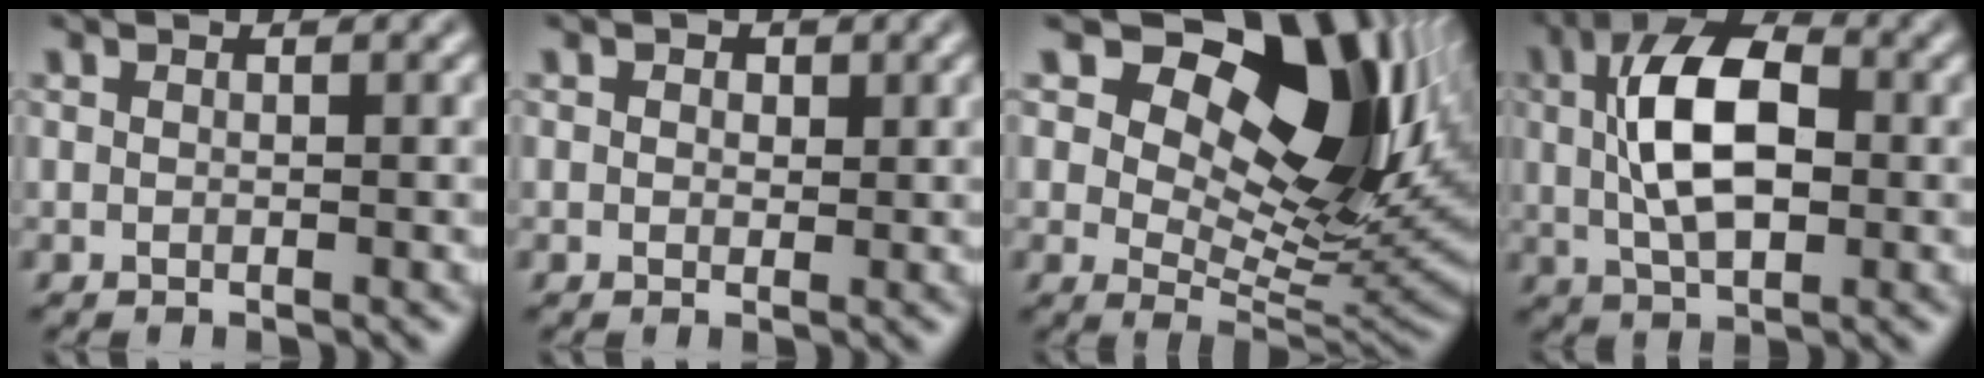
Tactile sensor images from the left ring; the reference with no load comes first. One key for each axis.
{"total": 1.8, "fx": 0.7, "fy": 1.4, "fz": 0.8, "tx": -0.013, "ty": 0.011, "tz": 0.002}
{"total": 14.2, "fx": 6.4, "fy": 7.5, "fz": 10.2, "tx": -0.148, "ty": 0.014, "tz": 0.111}
{"total": 8.2, "fx": 0.4, "fy": 4.5, "fz": 6.8, "tx": -0.130, "ty": 0.018, "tz": 0.001}